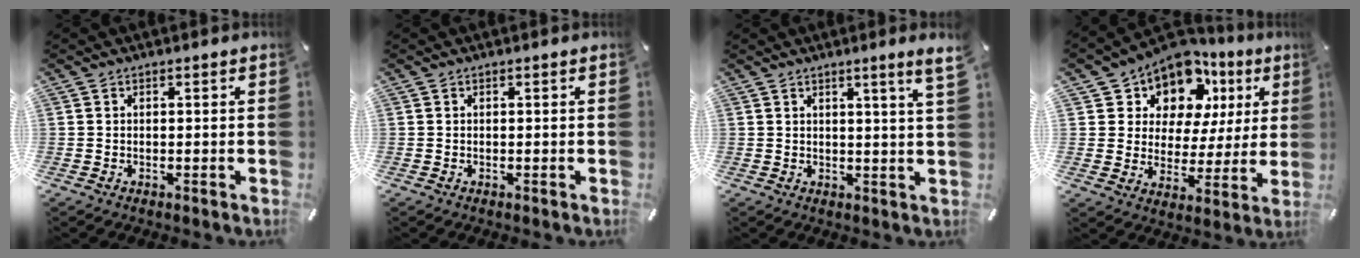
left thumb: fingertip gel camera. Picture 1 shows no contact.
{"total": 0.0}
{"total": 4.8, "force": [2.7, -0.4, 3.9], "torque": [-0.061, -0.014, 0.041]}
{"total": 10.5, "force": [7.1, 7.3, 2.4], "torque": [-0.052, -0.061, 0.130]}